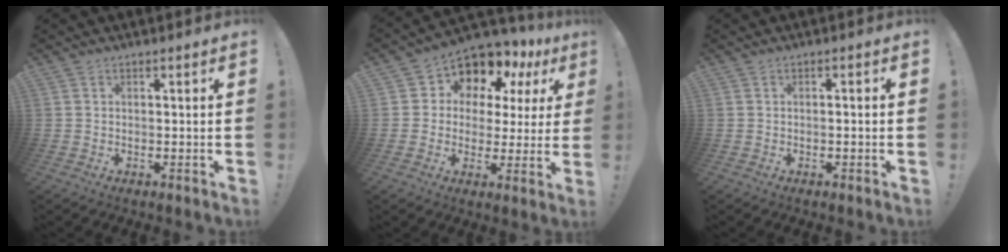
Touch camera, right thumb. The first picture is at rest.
{"total": 9.2, "force": [6.2, 6.0, 3.2], "torque": [-0.051, -0.064, 0.111]}
{"total": 1.2, "force": [-0.8, -0.3, 0.9], "torque": [-0.021, 0.002, -0.014]}